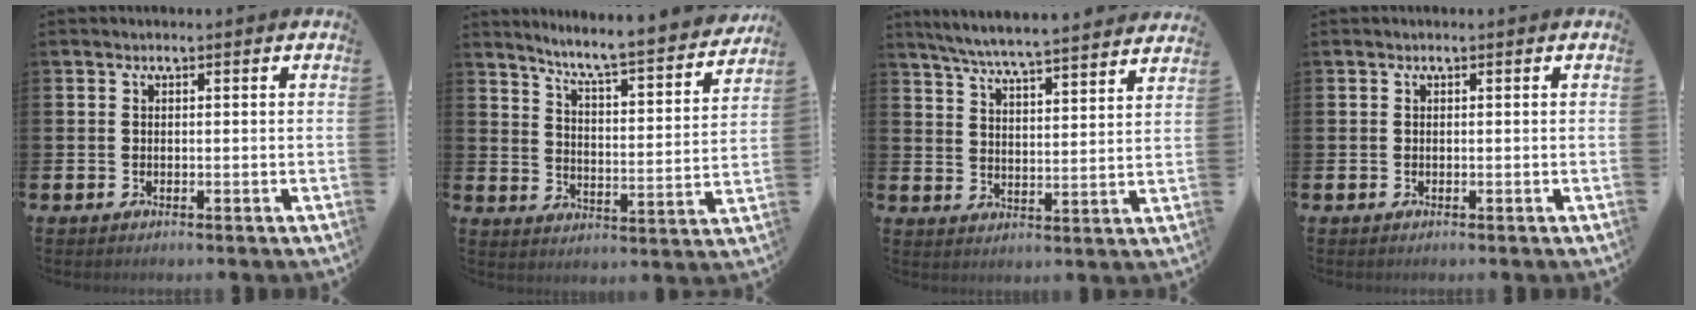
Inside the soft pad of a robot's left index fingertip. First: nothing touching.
{"total": 6.8, "force": [6.3, -0.1, 2.5], "torque": [-0.064, -0.061, 0.100]}
{"total": 6.7, "force": [6.5, -0.2, 1.7], "torque": [-0.059, -0.045, 0.113]}
{"total": 0.0}